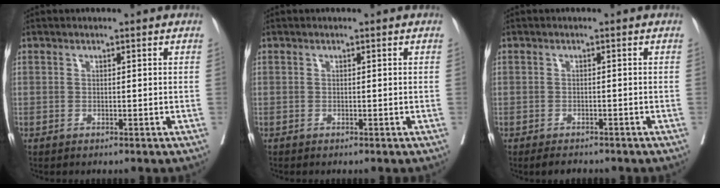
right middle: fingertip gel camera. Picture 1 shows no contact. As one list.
[{"total": 0.0}, {"total": 2.8, "force": [-2.4, 1.2, 0.9], "torque": [-0.014, -0.003, -0.032]}]